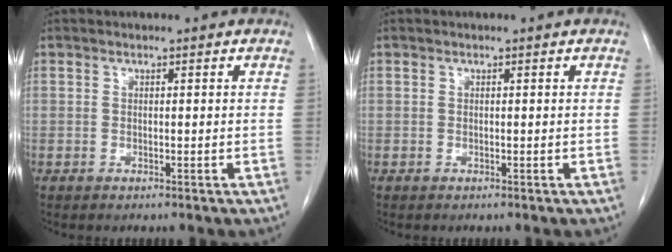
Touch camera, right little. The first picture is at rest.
{"total": 0.0}